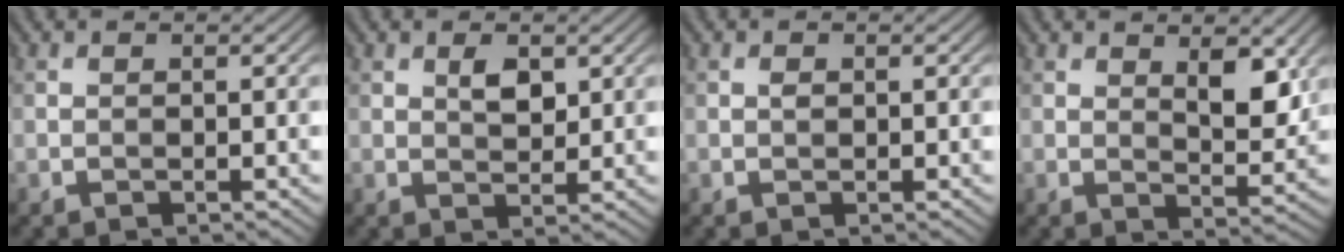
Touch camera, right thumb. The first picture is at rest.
{"total": 2.8, "force": [1.1, 1.5, 2.1], "torque": [-0.036, -0.003, 0.021]}
{"total": 0.6, "force": [0.1, 0.4, 0.4], "torque": [-0.007, 0.000, 0.001]}
{"total": 5.6, "force": [2.5, 2.4, 4.3], "torque": [-0.069, -0.009, 0.043]}